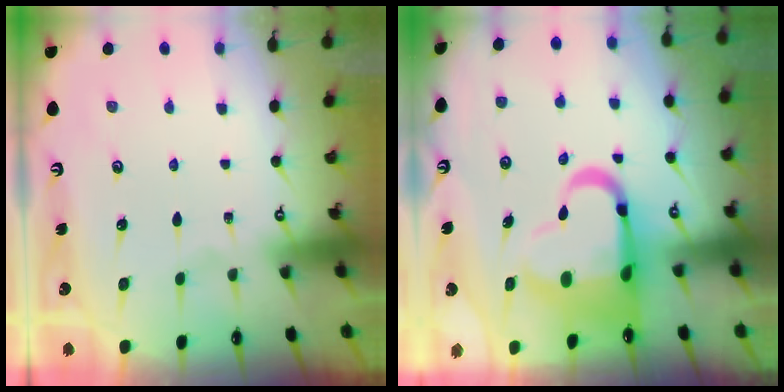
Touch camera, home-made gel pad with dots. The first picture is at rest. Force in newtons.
{"total": 13.6, "press": 13.2, "slide": 3.2}